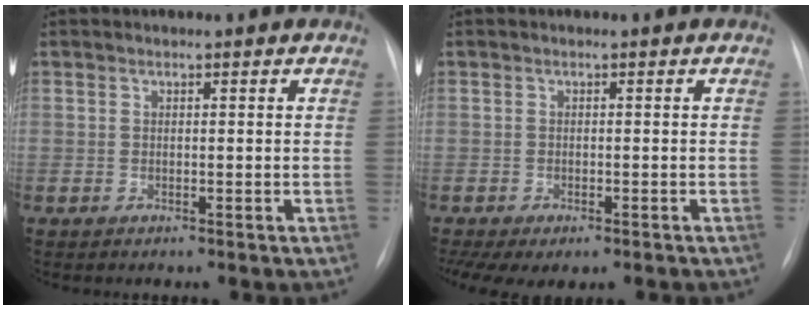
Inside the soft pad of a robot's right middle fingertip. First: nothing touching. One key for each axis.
{"total": 8.9, "fx": -6.4, "fy": 3.6, "fz": 5.1, "tx": -0.098, "ty": 0.002, "tz": -0.086}